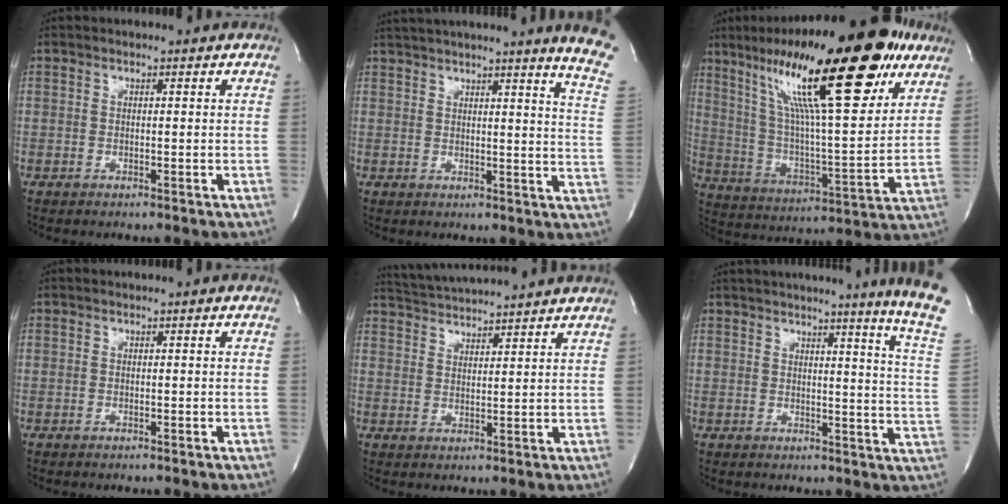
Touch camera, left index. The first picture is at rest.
{"total": 14.4, "force": [11.8, -1.8, 8.0], "torque": [-0.109, -0.064, 0.130]}
{"total": 27.9, "force": [16.2, 4.5, 22.3], "torque": [-0.373, 0.030, 0.261]}
{"total": 0.0}
{"total": 11.3, "force": [10.8, -0.2, 3.3], "torque": [-0.072, 0.021, 0.162]}
{"total": 15.7, "force": [12.6, -3.1, 8.8], "torque": [-0.124, -0.084, 0.133]}